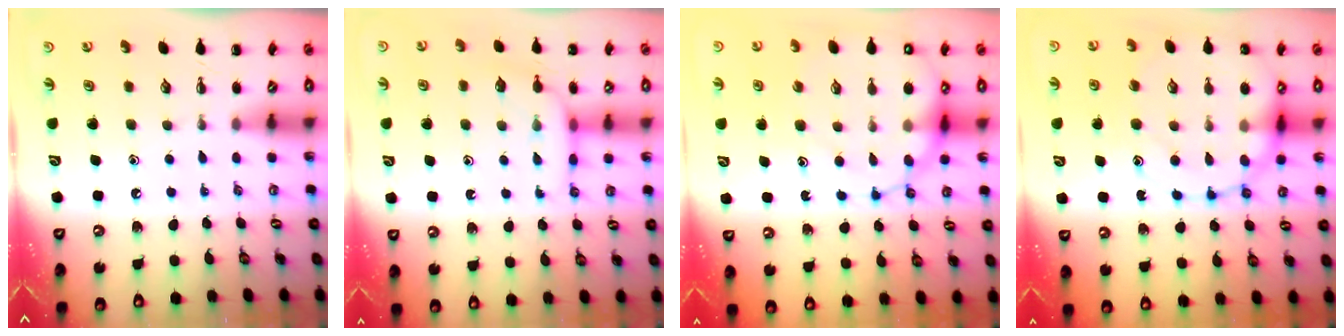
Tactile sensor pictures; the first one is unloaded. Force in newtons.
{"total": 8.1, "press": 8.0, "slide": 1.6}
{"total": 18.5, "press": 18.1, "slide": 3.5}
{"total": 18.7, "press": 18.6, "slide": 1.5}